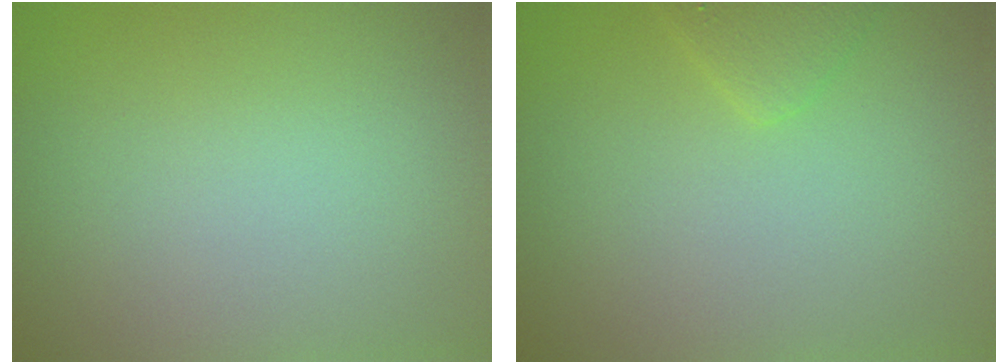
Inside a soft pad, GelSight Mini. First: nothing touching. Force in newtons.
{"total": 1.5, "press": 1.5, "slide": 0.1}